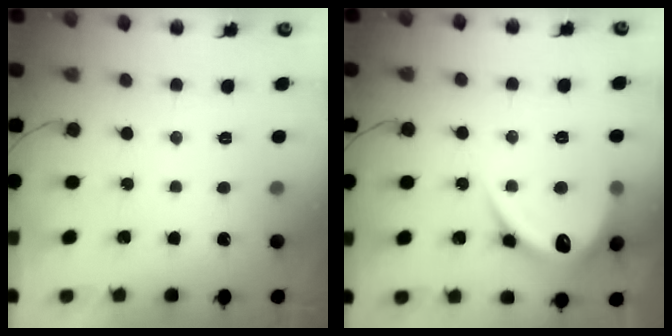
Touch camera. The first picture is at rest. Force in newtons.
{"total": 15.0, "press": 15.0, "slide": 0.3}